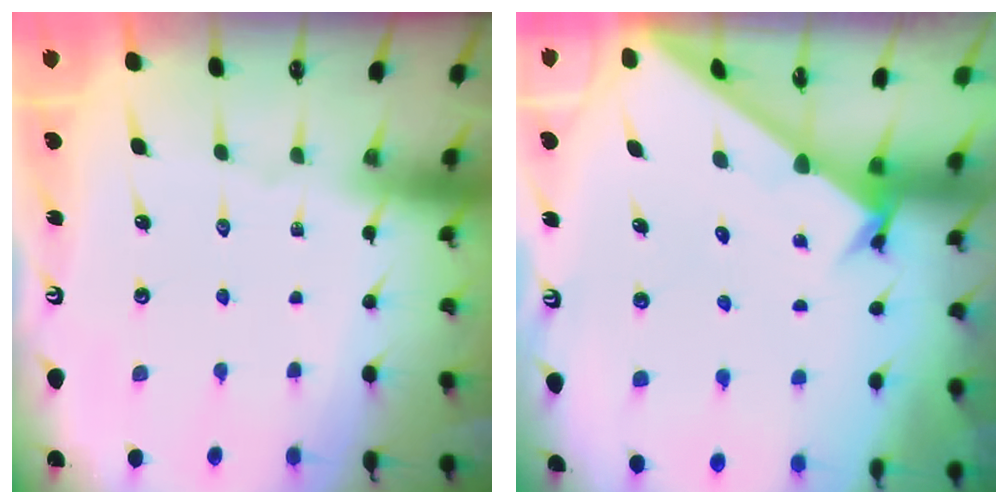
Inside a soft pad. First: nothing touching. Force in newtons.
{"total": 2.3, "press": 2.3, "slide": 0.0}